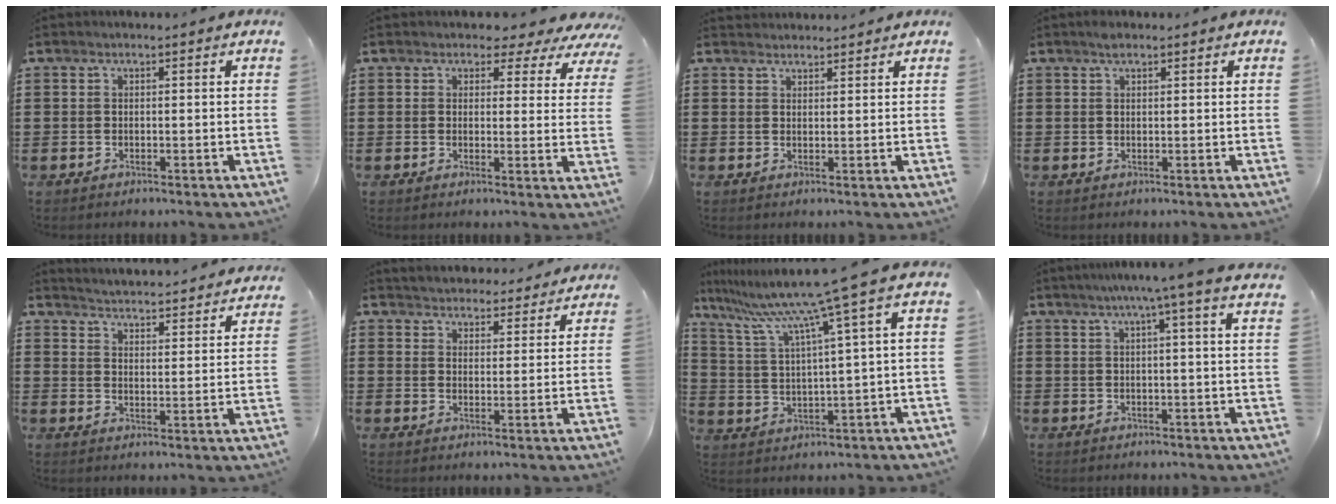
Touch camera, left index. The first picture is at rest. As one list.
[{"total": 3.0, "force": [2.3, 1.7, 0.9], "torque": [-0.017, -0.013, 0.034]}, {"total": 1.9, "force": [1.9, 0.5, -0.3], "torque": [0.001, 0.000, 0.038]}, {"total": 1.5, "force": [1.0, 0.6, 0.9], "torque": [-0.020, 0.003, 0.019]}, {"total": 3.8, "force": [3.7, -1.0, -0.1], "torque": [-0.019, -0.040, 0.058]}, {"total": 3.7, "force": [3.7, 0.3, -0.6], "torque": [-0.007, -0.024, 0.064]}, {"total": 9.7, "force": [6.5, -1.4, 7.1], "torque": [-0.164, -0.039, 0.098]}, {"total": 4.6, "force": [2.9, -0.9, 3.4], "torque": [-0.071, -0.004, 0.047]}]